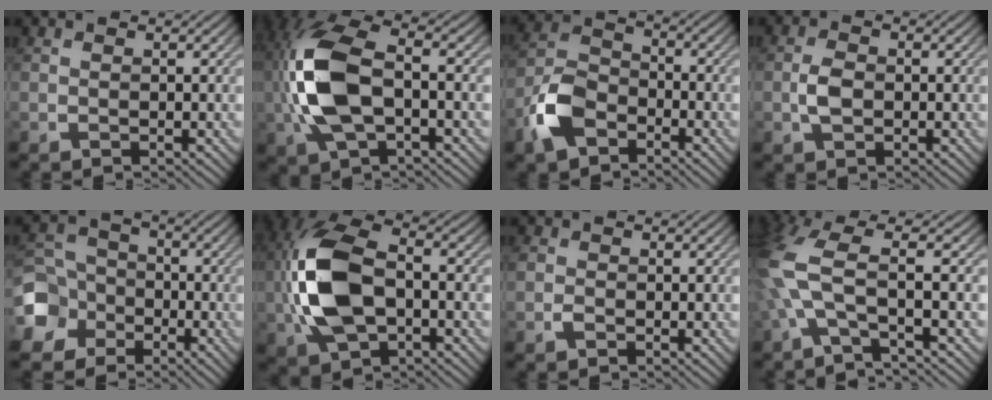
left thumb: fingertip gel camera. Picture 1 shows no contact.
{"total": 11.9, "force": [-0.8, 6.1, 10.1], "torque": [-0.248, 0.008, -0.024]}
{"total": 7.8, "force": [-4.4, 4.5, 4.5], "torque": [-0.111, 0.002, -0.103]}
{"total": 2.7, "force": [-0.4, 1.8, 2.0], "torque": [-0.045, 0.003, -0.013]}
{"total": 8.6, "force": [-3.7, 7.1, 3.0], "torque": [-0.106, -0.018, -0.096]}
{"total": 12.9, "force": [-1.3, 7.5, 10.5], "torque": [-0.257, 0.004, -0.032]}
{"total": 1.0, "force": [-0.5, 0.7, 0.4], "torque": [-0.008, 0.003, -0.015]}
{"total": 8.5, "force": [-1.3, 2.2, 8.1], "torque": [-0.185, 0.012, -0.046]}